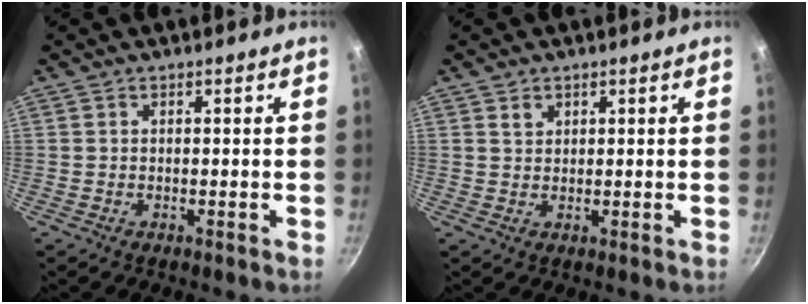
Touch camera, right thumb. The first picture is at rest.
{"total": 1.9, "force": [1.0, 1.4, 0.7], "torque": [-0.007, 0.000, 0.017]}